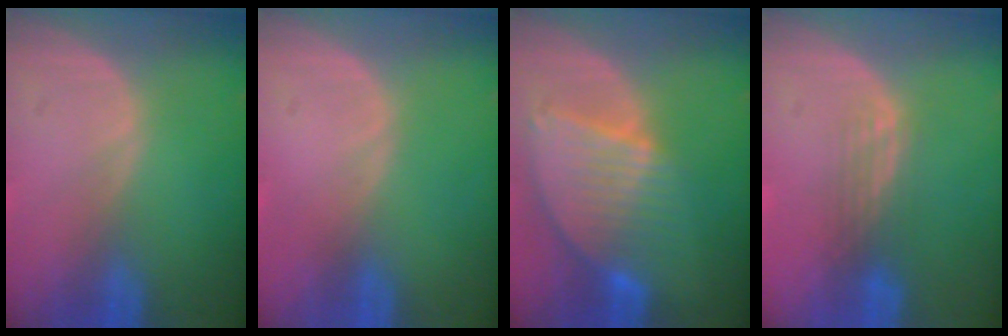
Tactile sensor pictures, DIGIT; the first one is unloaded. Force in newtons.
{"total": 0.0}
{"total": 8.5, "press": 7.5, "slide": 4.0}
{"total": 3.0, "press": 2.5, "slide": 1.6}